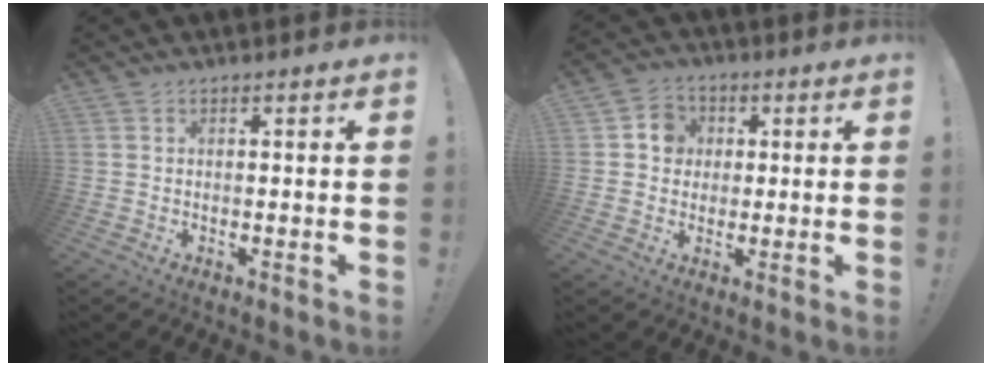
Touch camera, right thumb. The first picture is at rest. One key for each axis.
{"total": 6.7, "fx": 1.2, "fy": 6.2, "fz": 2.3, "tx": -0.031, "ty": 0.004, "tz": 0.024}